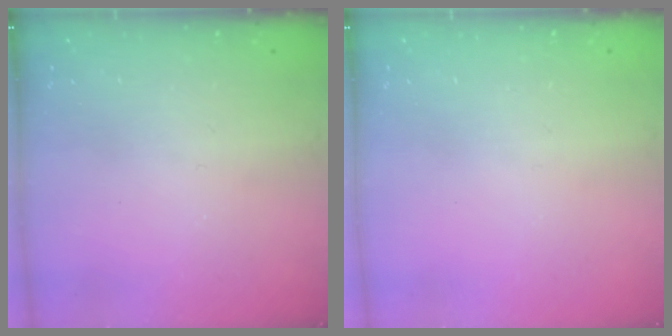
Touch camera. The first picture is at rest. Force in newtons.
{"total": 0.0}